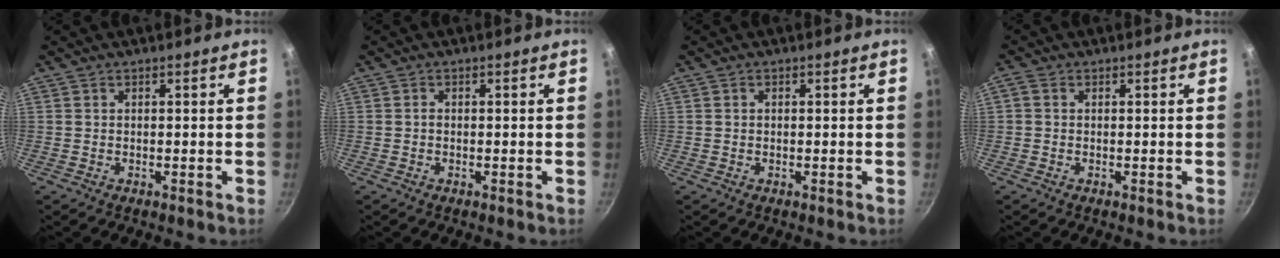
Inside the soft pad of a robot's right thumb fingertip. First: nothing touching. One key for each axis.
{"total": 0.5, "fx": -0.1, "fy": 0.4, "fz": 0.3, "tx": -0.002, "ty": 0.003, "tz": -0.005}
{"total": 0.6, "fx": 0.1, "fy": 0.5, "fz": 0.2, "tx": -0.003, "ty": 0.004, "tz": 0.001}
{"total": 1.2, "fx": 0.0, "fy": 0.9, "fz": 0.7, "tx": -0.019, "ty": 0.005, "tz": -0.002}